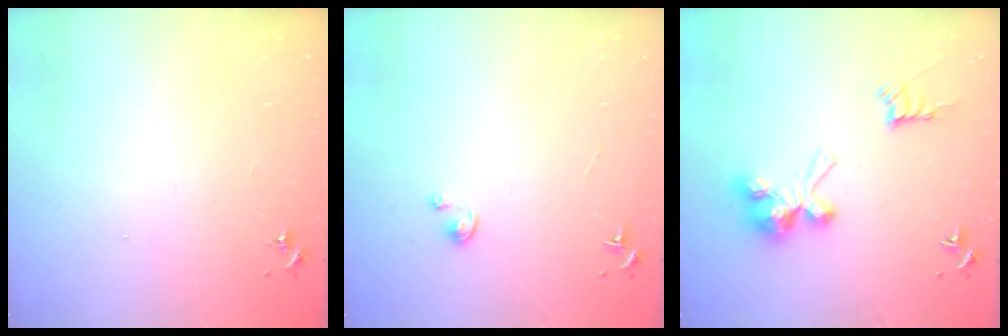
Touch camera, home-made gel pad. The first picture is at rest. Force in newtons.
{"total": 2.4, "press": 2.4, "slide": 0.3}
{"total": 9.4, "press": 9.4, "slide": 0.2}